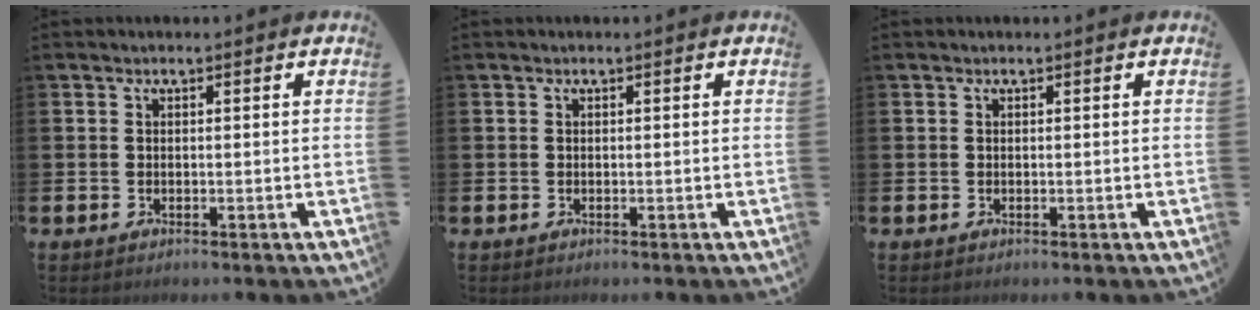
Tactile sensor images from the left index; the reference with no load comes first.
{"total": 0.0}
{"total": 0.0}